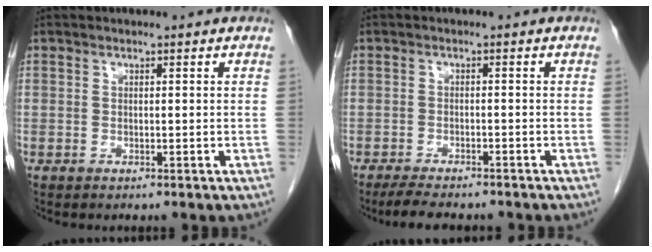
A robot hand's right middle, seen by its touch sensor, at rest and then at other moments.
{"total": 6.8, "force": [-5.9, 1.4, 3.1], "torque": [-0.052, -0.013, -0.089]}